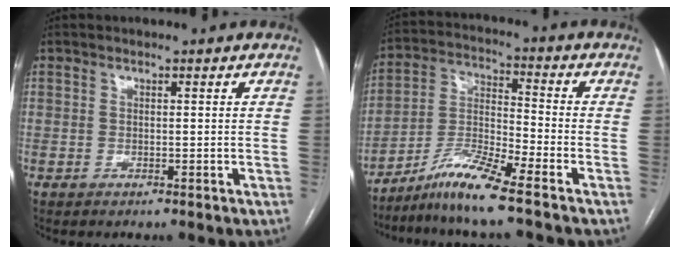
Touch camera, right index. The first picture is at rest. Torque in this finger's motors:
{"motor_torque": [-0.34, -0.32, -0.30, -0.09]}